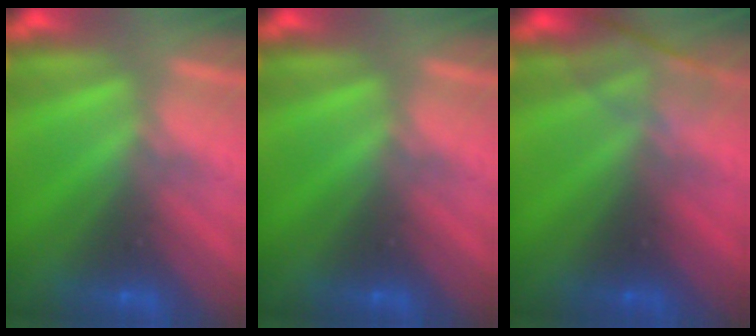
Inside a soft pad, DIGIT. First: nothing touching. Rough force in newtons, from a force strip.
{"total": 0.0}
{"total": 2.3}